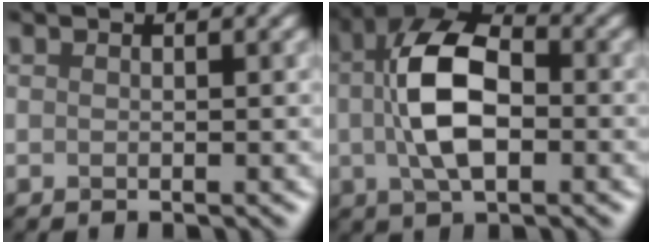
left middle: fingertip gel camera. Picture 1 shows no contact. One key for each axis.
{"total": 6.1, "fx": -0.4, "fy": 2.9, "fz": 5.4, "tx": -0.132, "ty": 0.009, "tz": 0.007}